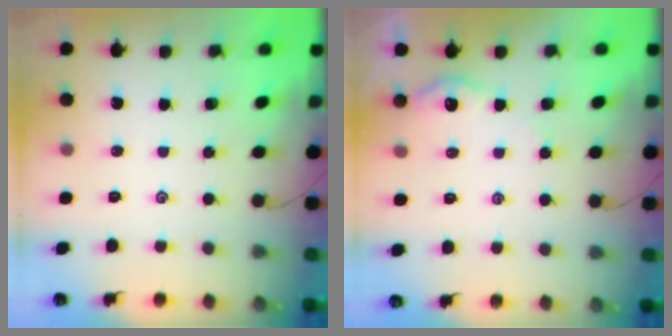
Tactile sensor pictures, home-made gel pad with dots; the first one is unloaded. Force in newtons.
{"total": 3.7, "press": 3.6, "slide": 0.4}